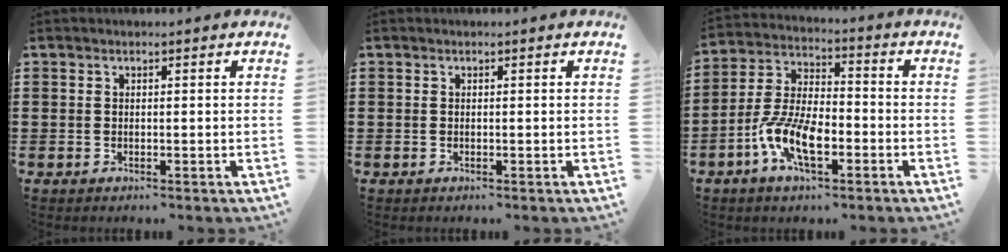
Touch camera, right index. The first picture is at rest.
{"total": 0.0}
{"total": 9.0, "force": [-4.0, 3.7, 7.2], "torque": [-0.174, -0.009, -0.080]}